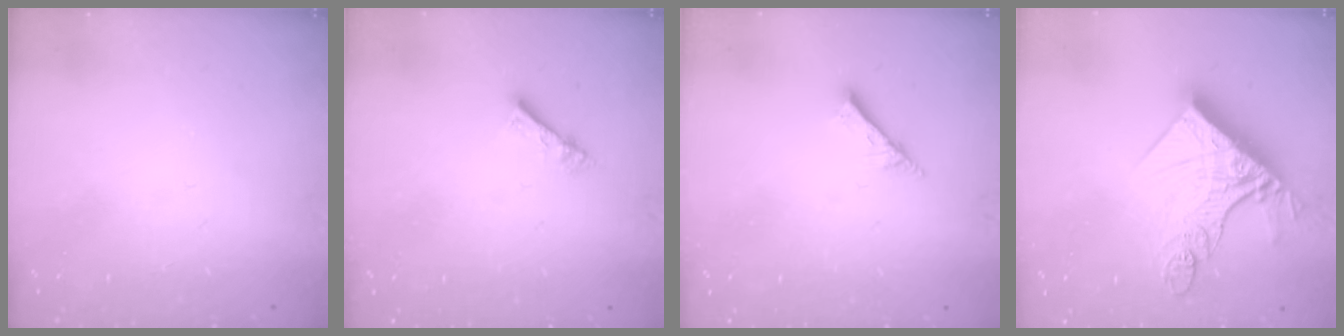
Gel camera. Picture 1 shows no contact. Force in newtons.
{"total": 4.3, "press": 4.3, "slide": 0.2}
{"total": 2.0, "press": 2.0, "slide": 0.1}
{"total": 19.0, "press": 18.9, "slide": 2.3}